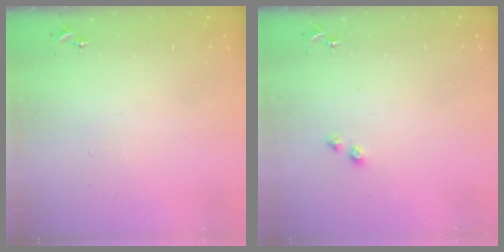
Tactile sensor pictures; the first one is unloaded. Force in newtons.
{"total": 3.2, "press": 3.2, "slide": 0.6}